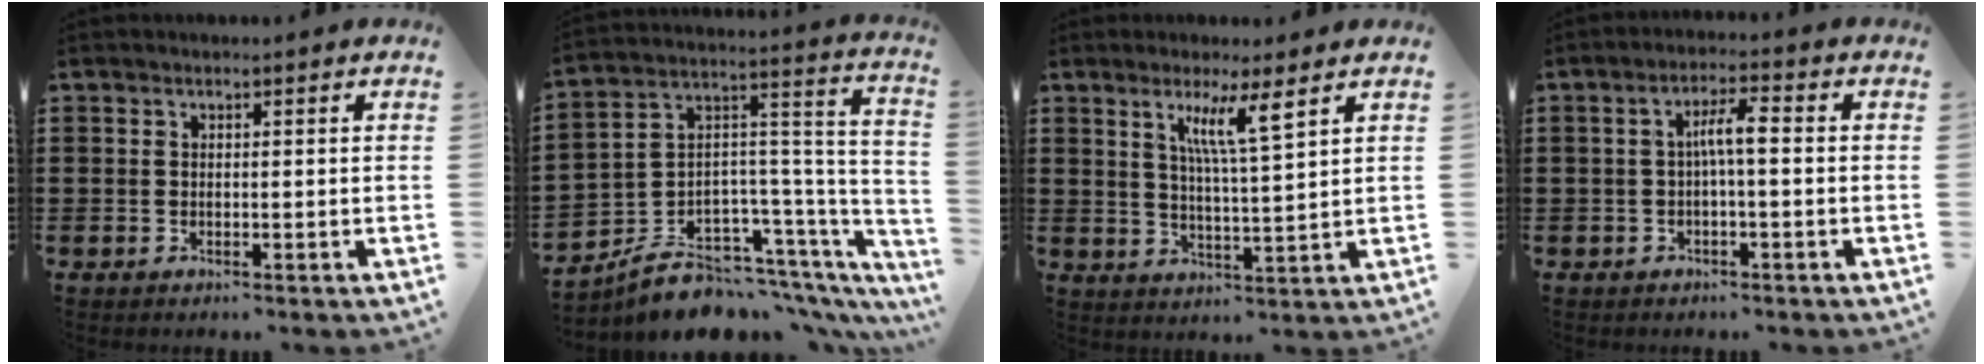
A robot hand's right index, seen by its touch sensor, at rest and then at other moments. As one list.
[{"total": 6.4, "force": [-4.5, 4.1, 2.0], "torque": [-0.042, -0.008, -0.077]}, {"total": 6.6, "force": [3.4, 0.4, 5.6], "torque": [-0.112, -0.001, 0.054]}, {"total": 4.2, "force": [-0.3, 0.7, 4.1], "torque": [-0.076, 0.010, -0.009]}]